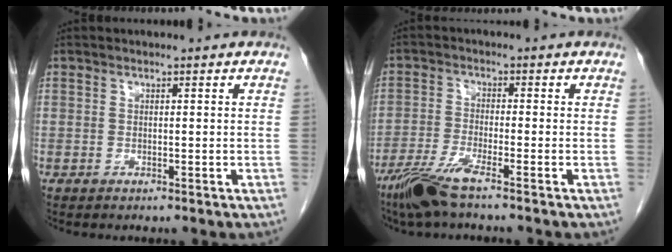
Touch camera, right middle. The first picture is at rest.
{"total": 6.0, "force": [-4.3, 0.0, 4.1], "torque": [-0.091, -0.018, -0.090]}